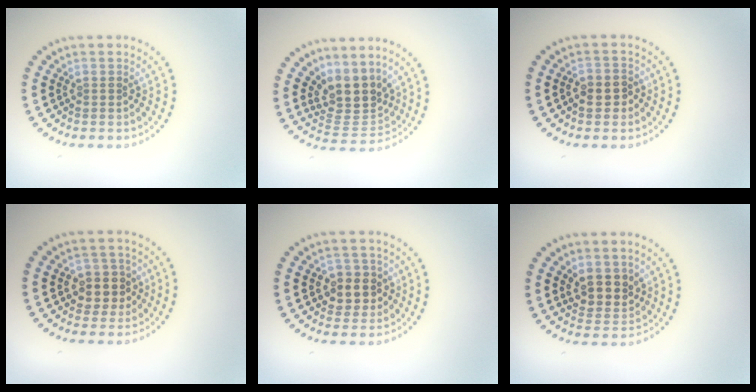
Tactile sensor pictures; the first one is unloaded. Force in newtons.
{"total": 4.1, "press": 3.4, "slide": 2.3}
{"total": 2.3, "press": 2.2, "slide": 0.6}
{"total": 2.9, "press": 2.6, "slide": 1.2}
{"total": 2.8, "press": 2.7, "slide": 0.9}
{"total": 3.0, "press": 2.8, "slide": 1.3}